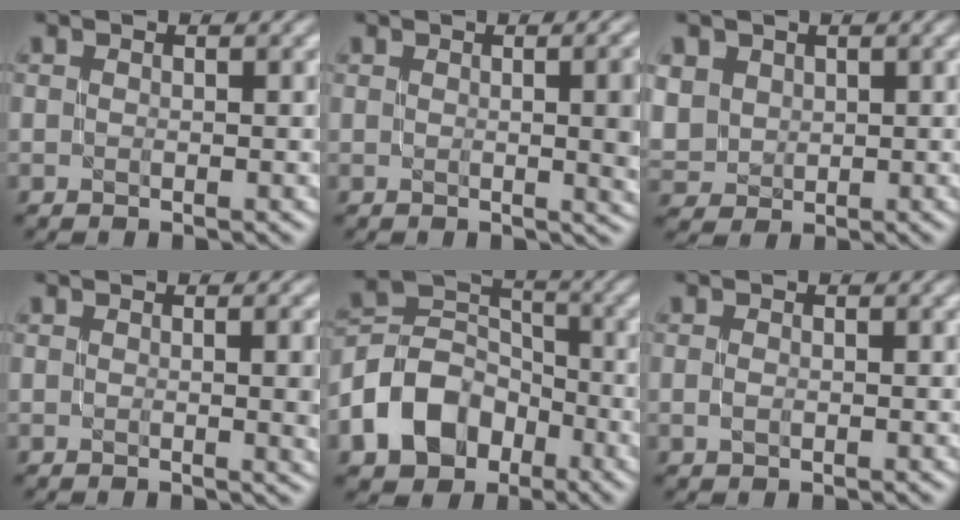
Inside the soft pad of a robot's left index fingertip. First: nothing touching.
{"total": 4.8, "force": [0.3, 1.4, 4.5], "torque": [-0.046, 0.003, 0.008]}
{"total": 4.5, "force": [1.4, 3.9, 1.9], "torque": [-0.078, 0.015, 0.039]}
{"total": 2.9, "force": [0.2, 0.7, 2.8], "torque": [-0.037, 0.002, 0.004]}
{"total": 8.1, "force": [-4.0, 5.9, 3.9], "torque": [-0.071, 0.007, -0.087]}
{"total": 0.5, "force": [-0.1, 0.3, 0.4], "torque": [-0.013, 0.001, -0.002]}